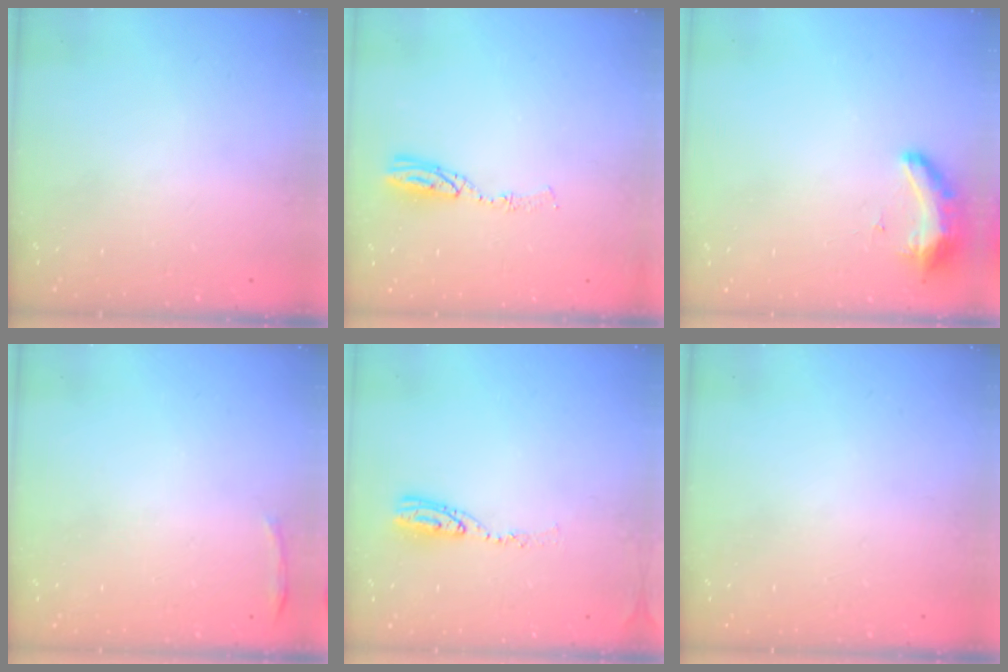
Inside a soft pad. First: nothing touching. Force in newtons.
{"total": 5.0, "press": 5.0, "slide": 0.2}
{"total": 11.5, "press": 9.6, "slide": 6.3}
{"total": 4.0, "press": 3.7, "slide": 1.6}
{"total": 6.8, "press": 6.8, "slide": 0.6}
{"total": 0.0}